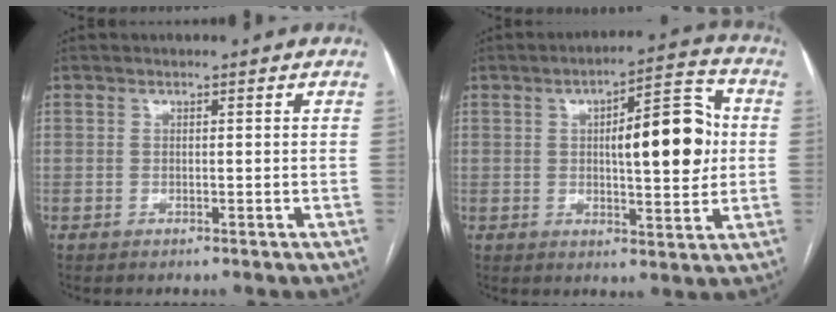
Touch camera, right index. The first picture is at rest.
{"total": 12.5, "force": [1.3, 3.4, 11.9], "torque": [-0.168, 0.024, 0.021]}